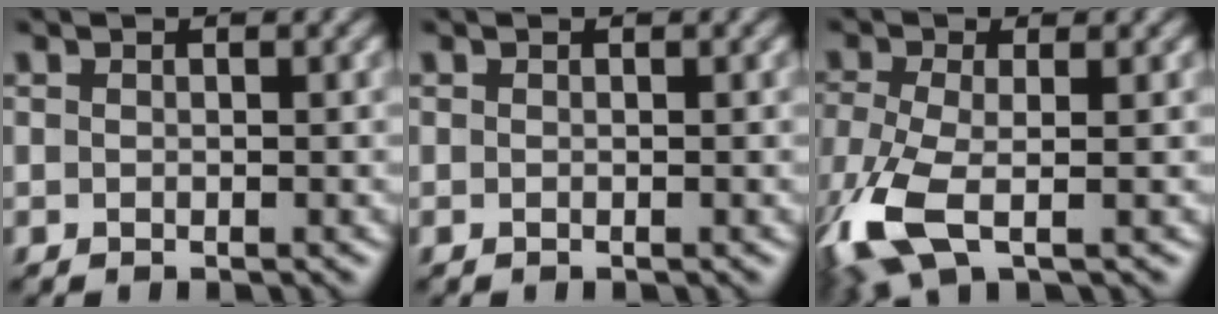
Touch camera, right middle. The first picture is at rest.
{"total": 0.0}
{"total": 6.8, "force": [-2.8, 2.6, 5.6], "torque": [-0.150, -0.015, -0.065]}